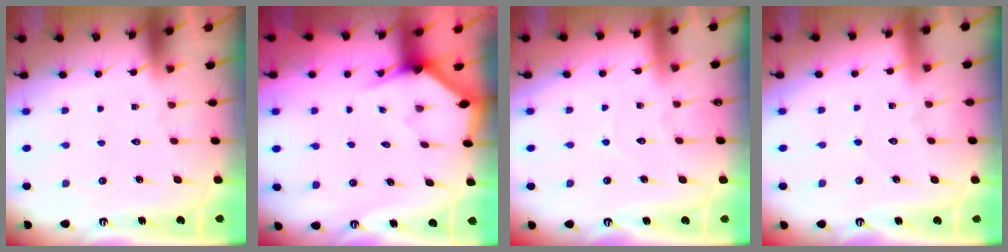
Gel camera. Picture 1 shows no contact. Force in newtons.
{"total": 2.4, "press": 2.4, "slide": 0.2}
{"total": 2.5, "press": 2.5, "slide": 0.2}
{"total": 2.9, "press": 2.9, "slide": 0.4}